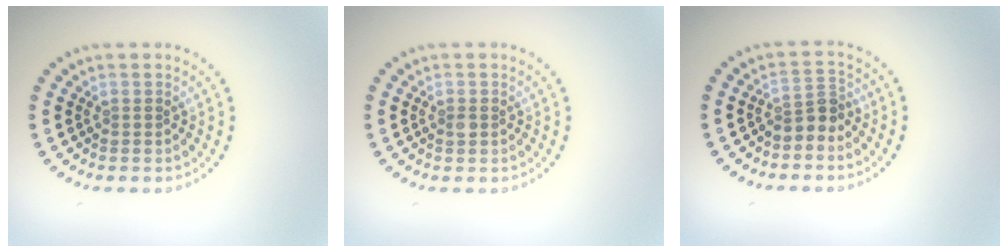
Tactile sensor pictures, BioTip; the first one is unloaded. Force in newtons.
{"total": 0.7, "press": 0.7, "slide": 0.0}
{"total": 2.4, "press": 1.8, "slide": 1.6}